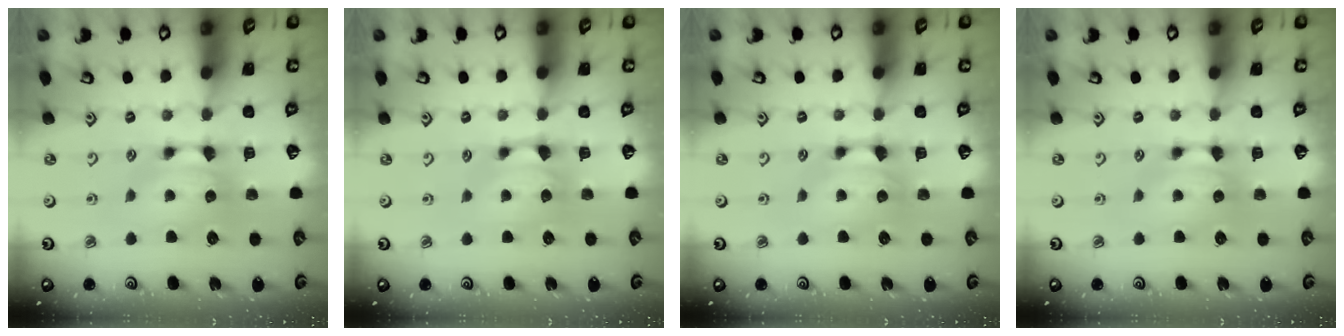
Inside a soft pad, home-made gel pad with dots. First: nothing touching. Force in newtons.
{"total": 1.0, "press": 0.3, "slide": 0.9}
{"total": 0.6, "press": 0.4, "slide": 0.5}
{"total": 0.0}